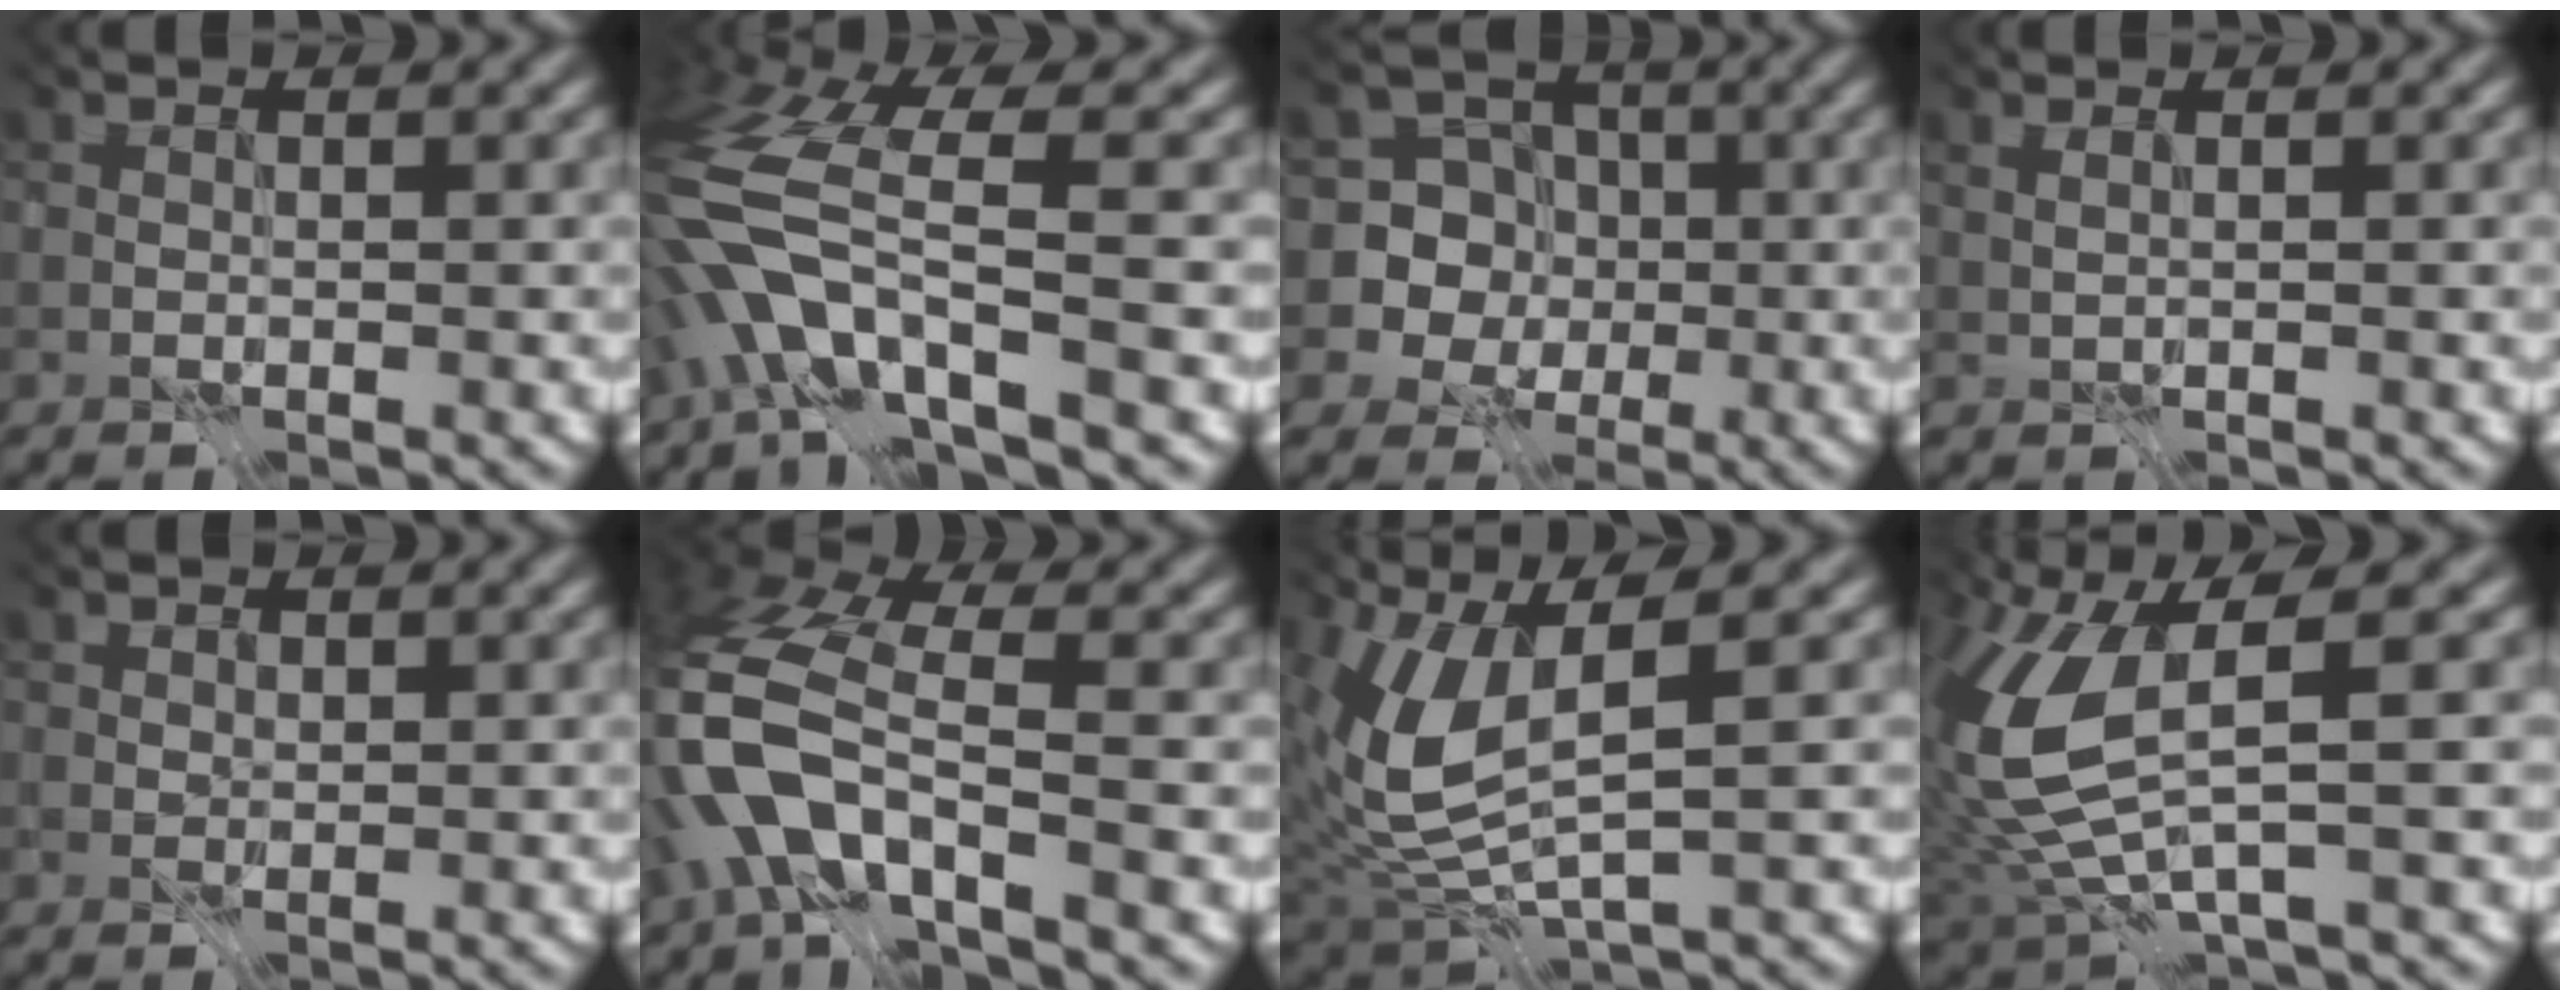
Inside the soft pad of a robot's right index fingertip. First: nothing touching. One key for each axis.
{"total": 8.6, "fx": -5.5, "fy": 1.2, "fz": 6.5, "tx": -0.142, "ty": -0.006, "tz": -0.089}
{"total": 4.5, "fx": -2.4, "fy": 3.8, "fz": -0.2, "tx": 0.005, "ty": -0.005, "tz": -0.033}
{"total": 2.4, "fx": 1.5, "fy": 1.0, "fz": 1.5, "tx": -0.008, "ty": 0.020, "tz": 0.018}
{"total": 1.6, "fx": -1.1, "fy": -0.6, "fz": -1.0, "tx": 0.013, "ty": -0.022, "tz": 0.004}
{"total": 8.6, "fx": -5.6, "fy": 2.7, "fz": 6.0, "tx": -0.142, "ty": -0.008, "tz": -0.093}
{"total": 5.6, "fx": 0.1, "fy": 1.4, "fz": 5.4, "tx": -0.144, "ty": -0.017, "tz": 0.034}
{"total": 7.2, "fx": -0.8, "fy": 1.7, "fz": 7.0, "tx": -0.195, "ty": -0.034, "tz": 0.022}